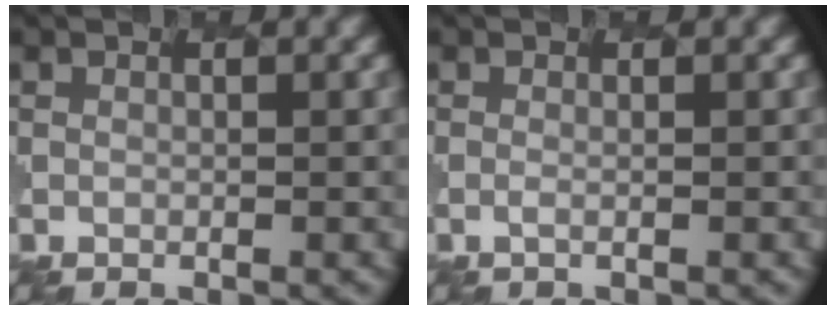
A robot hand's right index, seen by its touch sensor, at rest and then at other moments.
{"total": 1.0, "force": [0.3, 0.5, 0.8], "torque": [0.001, 0.002, -0.009]}